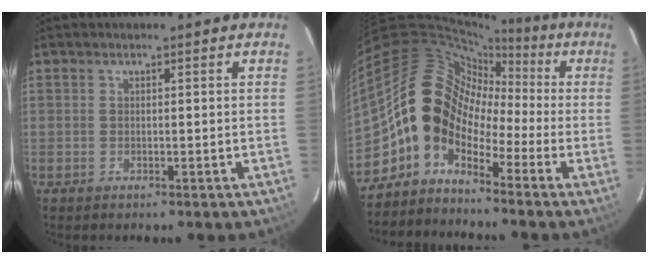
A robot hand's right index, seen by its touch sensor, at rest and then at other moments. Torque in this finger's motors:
{"motor_torque": [1.10, -0.71, 1.05, 0.21]}